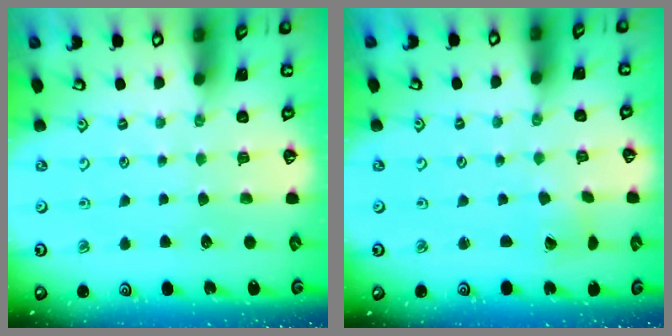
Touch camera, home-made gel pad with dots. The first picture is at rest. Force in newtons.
{"total": 2.1, "press": 2.1, "slide": 0.3}